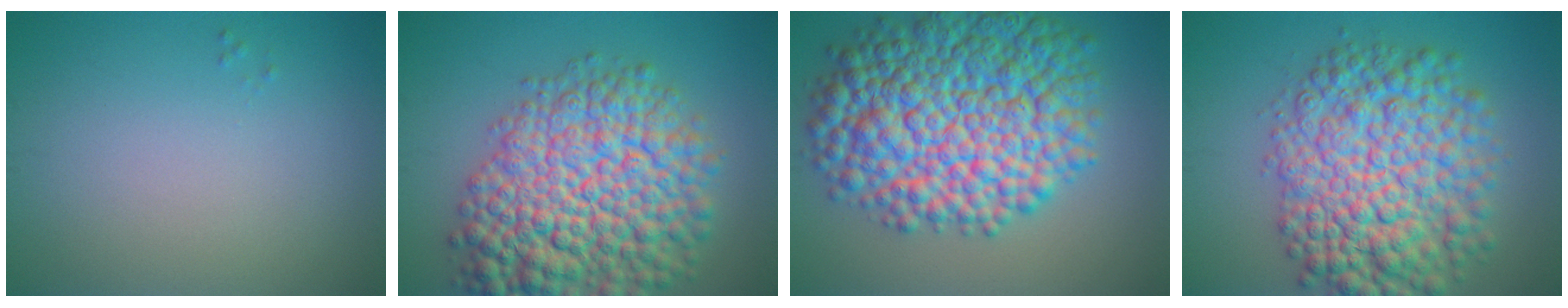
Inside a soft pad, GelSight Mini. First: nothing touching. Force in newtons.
{"total": 12.9, "press": 12.9, "slide": 0.5}
{"total": 14.0, "press": 14.0, "slide": 0.2}
{"total": 11.0, "press": 11.0, "slide": 0.2}